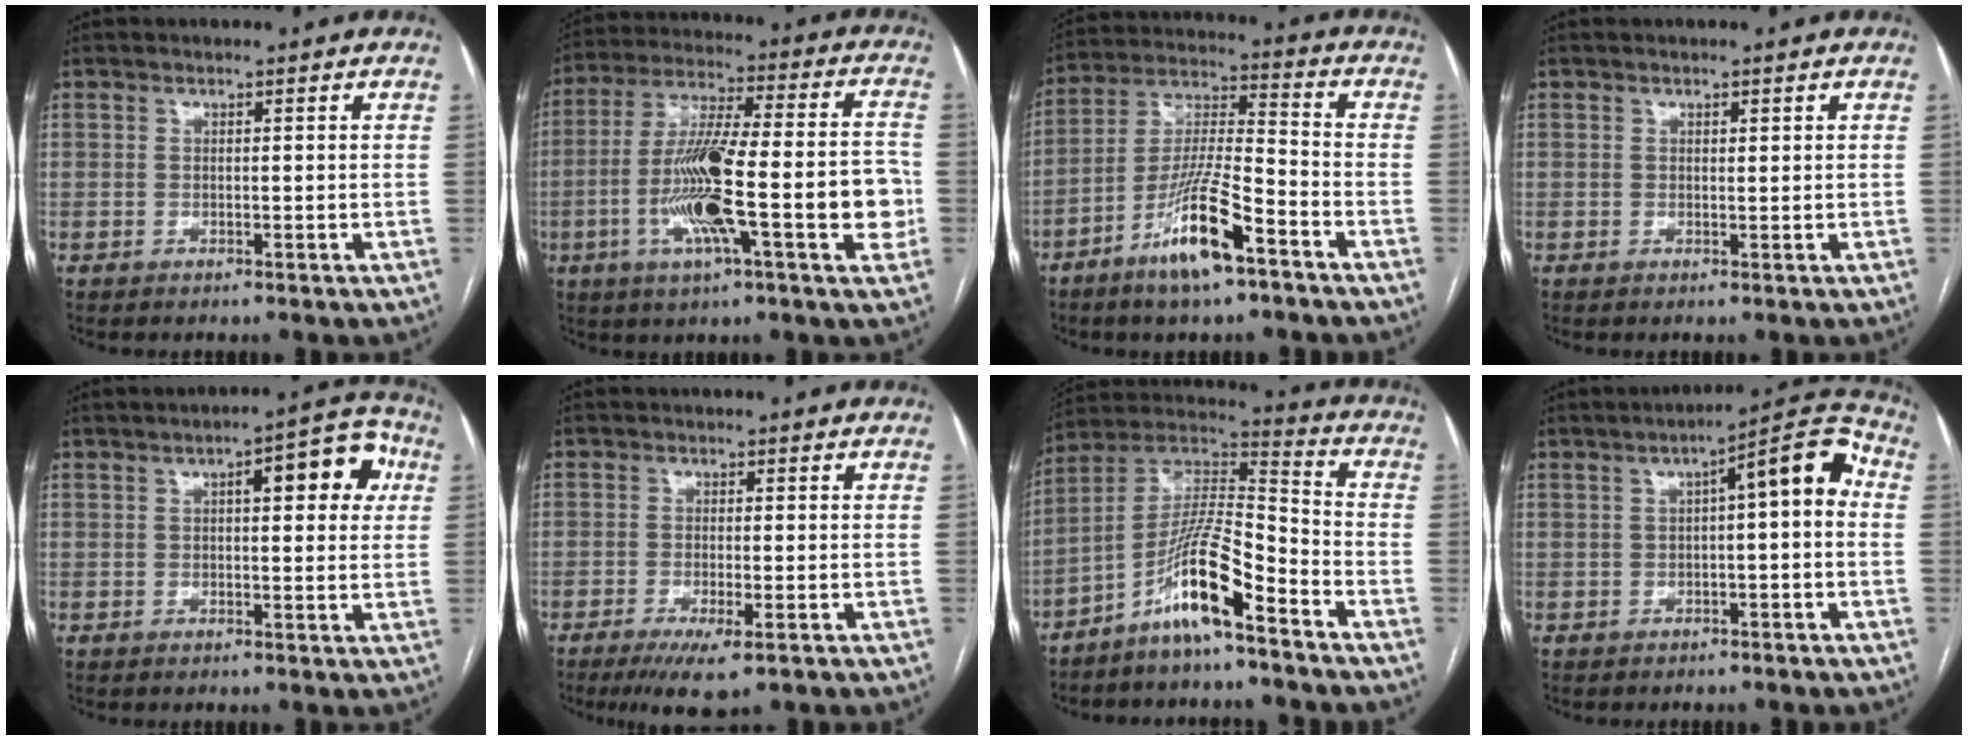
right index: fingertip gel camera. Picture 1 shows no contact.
{"total": 20.1, "force": [-4.5, 3.2, 19.3], "torque": [-0.303, 0.016, -0.067]}
{"total": 13.3, "force": [-7.5, 1.8, 10.8], "torque": [-0.214, -0.014, -0.138]}
{"total": 0.6, "force": [0.4, 0.2, 0.4], "torque": [-0.006, -0.002, 0.005]}
{"total": 8.8, "force": [2.6, 2.7, 7.9], "torque": [-0.097, 0.028, 0.026]}
{"total": 5.8, "force": [-3.3, 0.9, 4.6], "torque": [-0.080, -0.015, -0.052]}
{"total": 12.7, "force": [-7.9, 1.2, 9.8], "torque": [-0.193, 0.011, -0.151]}
{"total": 8.6, "force": [0.9, 1.7, 8.4], "torque": [-0.113, 0.037, 0.007]}